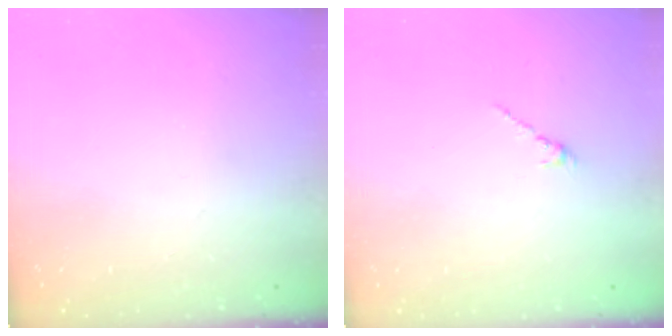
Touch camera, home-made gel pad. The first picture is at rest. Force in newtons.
{"total": 1.3, "press": 1.2, "slide": 0.5}